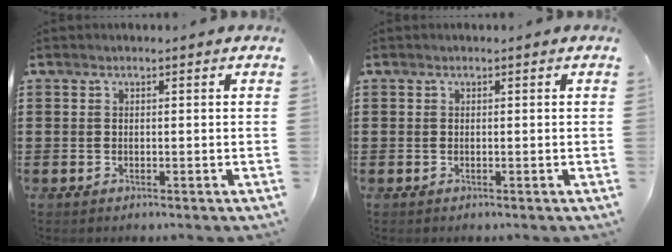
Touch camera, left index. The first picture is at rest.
{"total": 0.0}